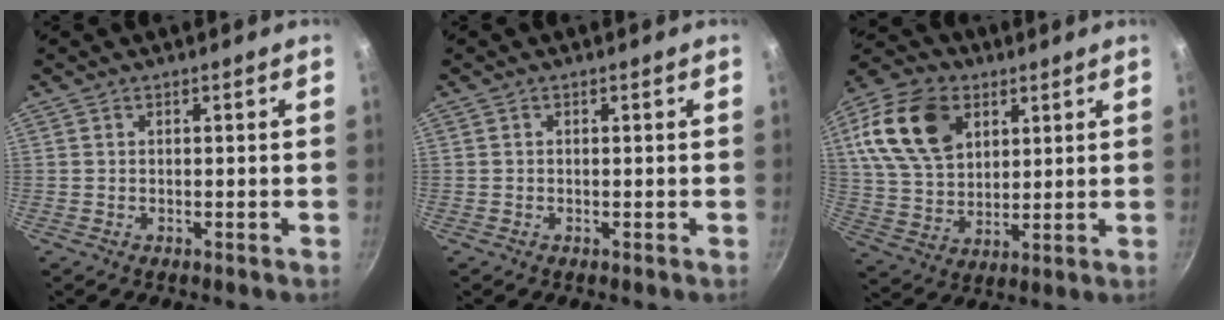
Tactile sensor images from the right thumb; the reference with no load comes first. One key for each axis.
{"total": 0.0}
{"total": 17.7, "fx": 6.6, "fy": 12.2, "fz": 11.0, "tx": -0.189, "ty": -0.008, "tz": 0.122}